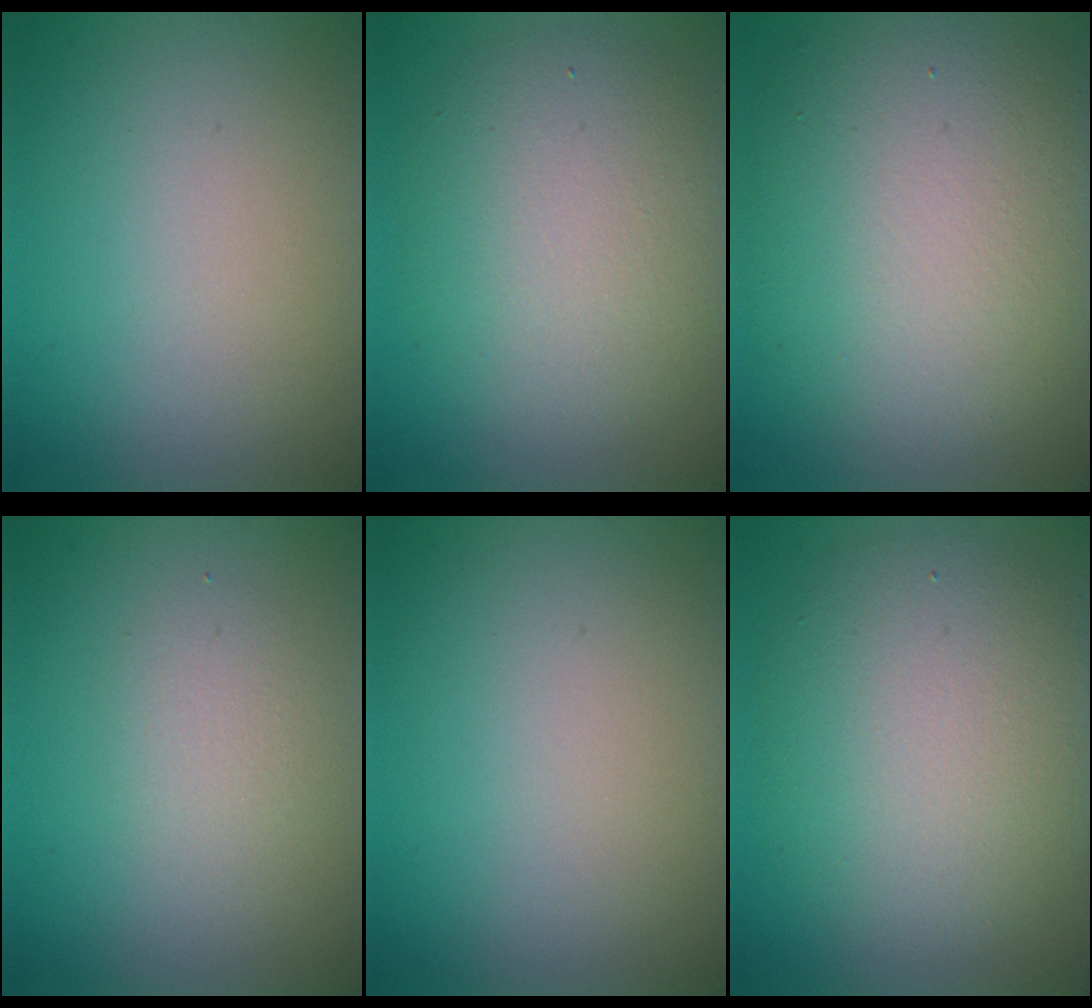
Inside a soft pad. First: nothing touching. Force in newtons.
{"total": 6.4, "press": 6.4, "slide": 0.2}
{"total": 12.1, "press": 12.1, "slide": 1.1}
{"total": 1.8, "press": 1.8, "slide": 0.1}
{"total": 0.0}
{"total": 7.8, "press": 7.8, "slide": 0.6}